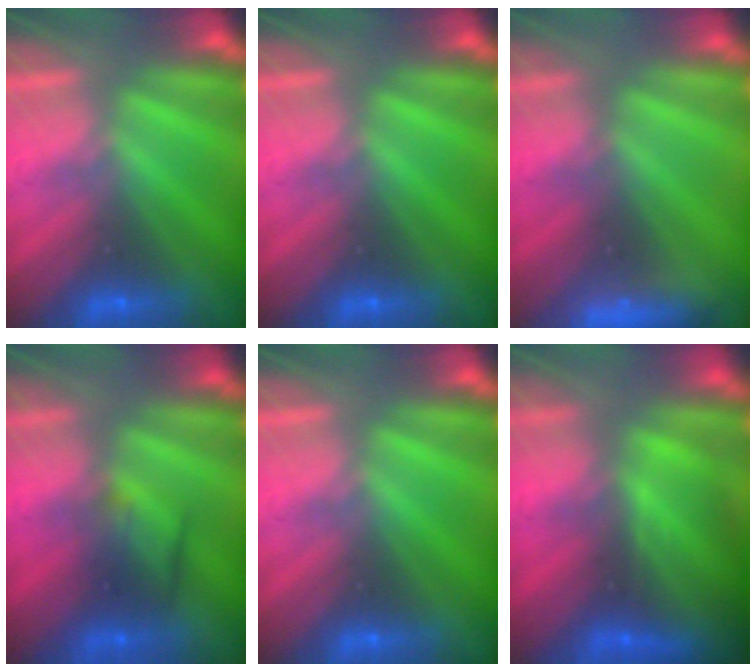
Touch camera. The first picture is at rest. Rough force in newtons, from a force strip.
{"total": 0.0}
{"total": 3.3}
{"total": 2.4}
{"total": 0.0}
{"total": 8.4}